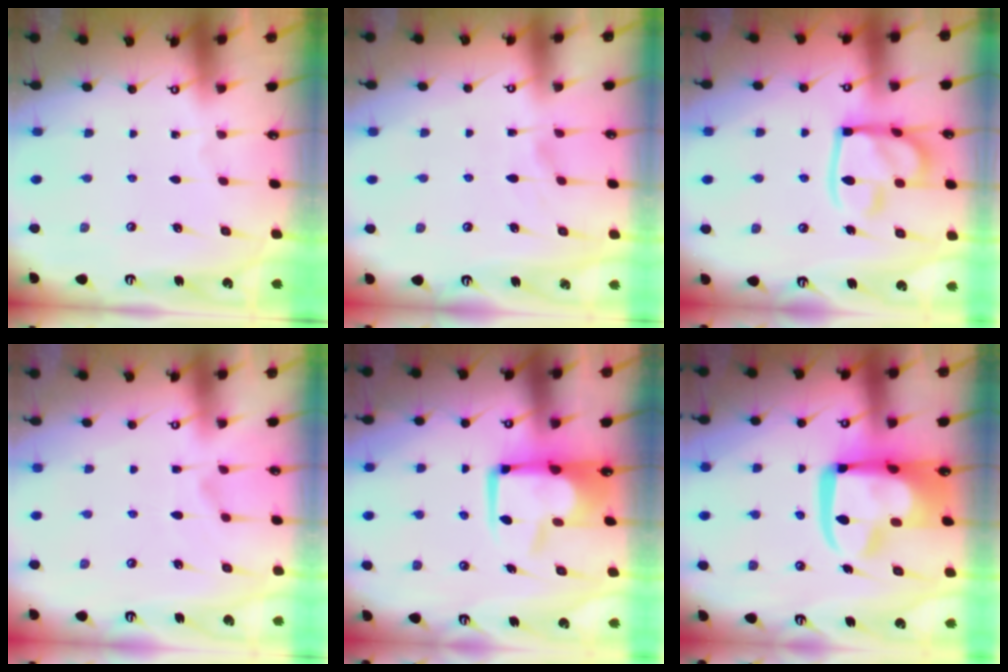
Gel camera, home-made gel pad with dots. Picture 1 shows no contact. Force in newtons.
{"total": 1.2, "press": 0.8, "slide": 0.9}
{"total": 16.2, "press": 16.1, "slide": 1.9}
{"total": 1.3, "press": 0.1, "slide": 1.3}
{"total": 10.1, "press": 9.9, "slide": 2.0}
{"total": 19.3, "press": 19.1, "slide": 2.3}